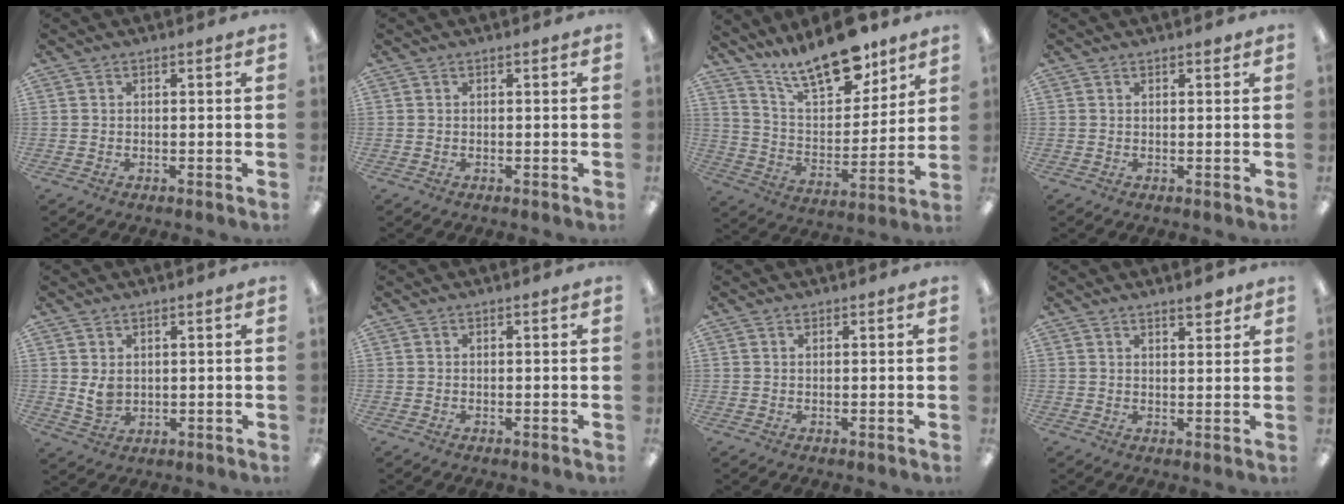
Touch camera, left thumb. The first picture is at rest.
{"total": 0.0}
{"total": 18.5, "force": [14.6, 6.3, 9.4], "torque": [-0.165, -0.091, 0.253]}
{"total": 1.2, "force": [1.0, 0.3, 0.8], "torque": [-0.008, -0.003, 0.015]}
{"total": 4.3, "force": [1.4, 3.1, 2.6], "torque": [-0.051, -0.009, 0.022]}
{"total": 0.0}
{"total": 0.5, "force": [0.4, 0.2, 0.3], "torque": [-0.007, 0.001, 0.007]}
{"total": 3.8, "force": [3.1, 1.0, 1.9], "torque": [-0.018, -0.019, 0.049]}